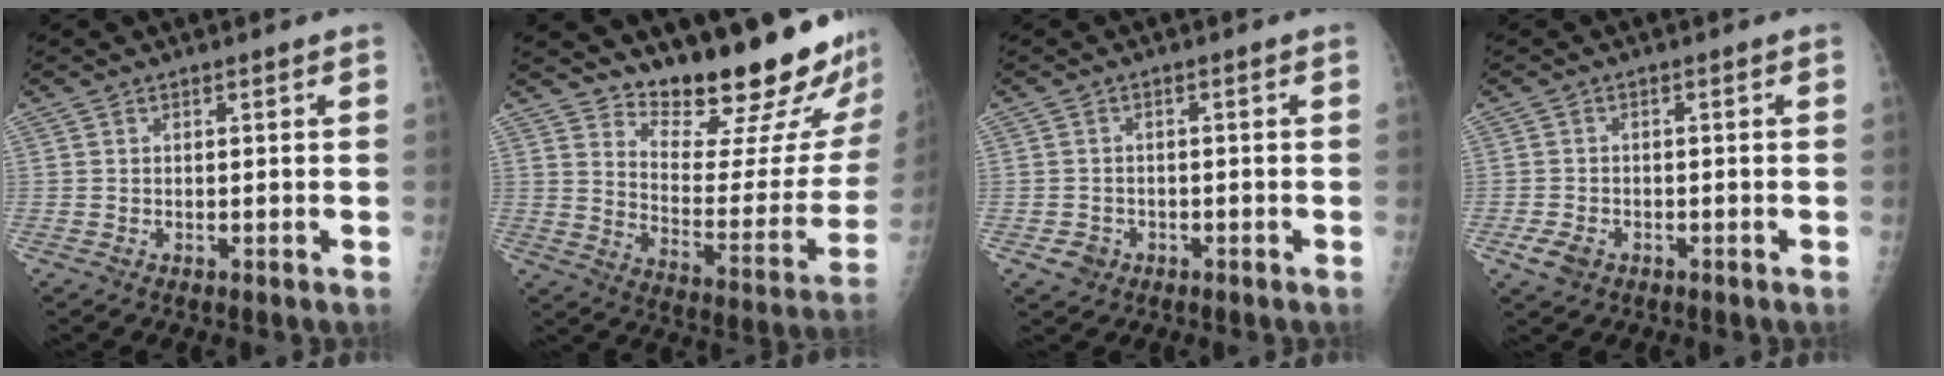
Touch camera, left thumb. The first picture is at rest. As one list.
[{"total": 22.0, "force": [19.1, 3.7, 10.2], "torque": [-0.115, -0.170, 0.264]}, {"total": 2.7, "force": [-1.3, 2.3, 0.5], "torque": [0.002, 0.009, -0.017]}, {"total": 3.4, "force": [-1.8, 2.3, 1.7], "torque": [-0.031, 0.003, -0.027]}]